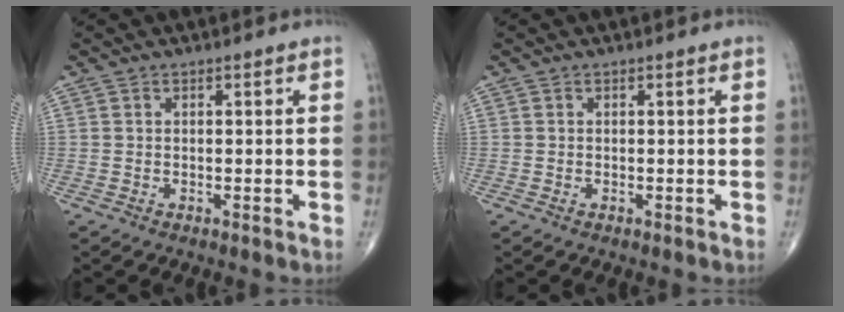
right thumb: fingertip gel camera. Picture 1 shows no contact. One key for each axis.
{"total": 0.0}